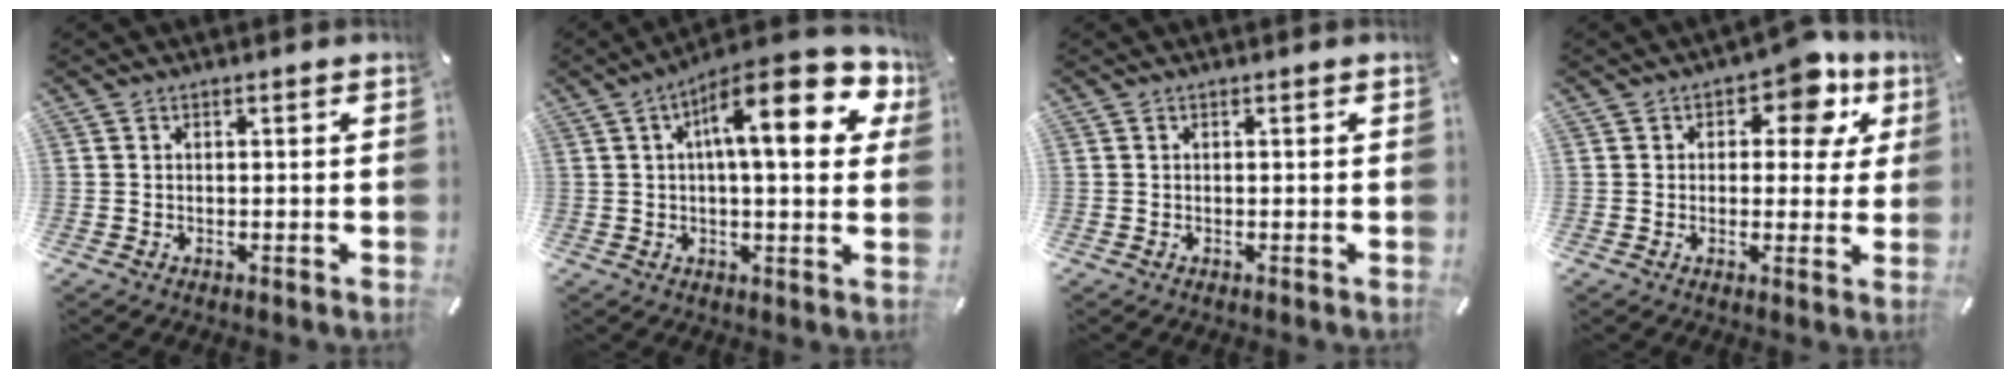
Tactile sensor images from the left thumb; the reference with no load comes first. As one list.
[{"total": 17.8, "force": [6.5, 5.9, 15.5], "torque": [-0.226, -0.026, 0.096]}, {"total": 0.0}, {"total": 9.8, "force": [4.9, 5.5, 6.4], "torque": [-0.067, -0.029, 0.077]}]